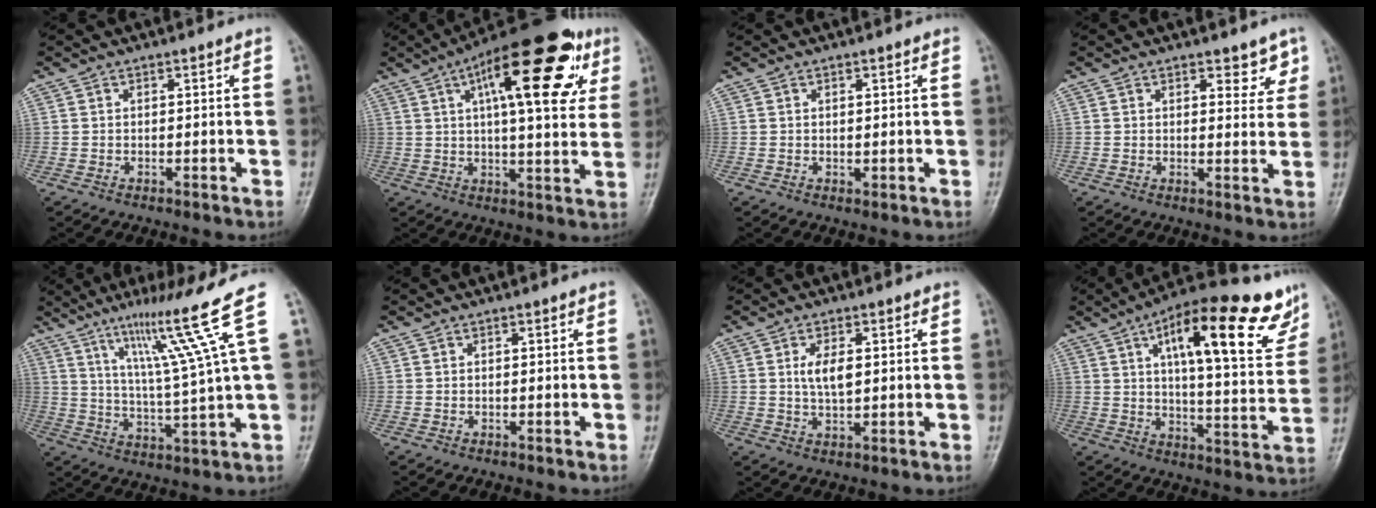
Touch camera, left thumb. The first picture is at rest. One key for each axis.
{"total": 23.1, "fx": 8.8, "fy": 8.0, "fz": 19.8, "tx": -0.263, "ty": 0.001, "tz": 0.123}
{"total": 0.8, "fx": 0.3, "fy": 0.6, "fz": 0.4, "tx": -0.004, "ty": -0.003, "tz": 0.005}
{"total": 4.4, "fx": 2.9, "fy": 2.3, "fz": 2.4, "tx": 0.000, "ty": -0.017, "tz": 0.035}
{"total": 13.0, "fx": 7.4, "fy": -1.3, "fz": 10.6, "tx": -0.168, "ty": -0.044, "tz": 0.125}
{"total": 0.0}
{"total": 4.9, "fx": 1.0, "fy": 2.4, "fz": 4.1, "tx": -0.075, "ty": -0.006, "tz": 0.019}
{"total": 24.1, "fx": 12.1, "fy": 7.8, "fz": 19.3, "tx": -0.246, "ty": -0.024, "tz": 0.177}